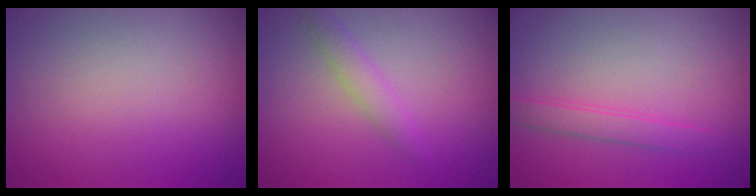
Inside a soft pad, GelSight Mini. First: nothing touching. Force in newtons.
{"total": 1.7, "press": 1.7, "slide": 0.1}
{"total": 1.7, "press": 1.7, "slide": 0.0}